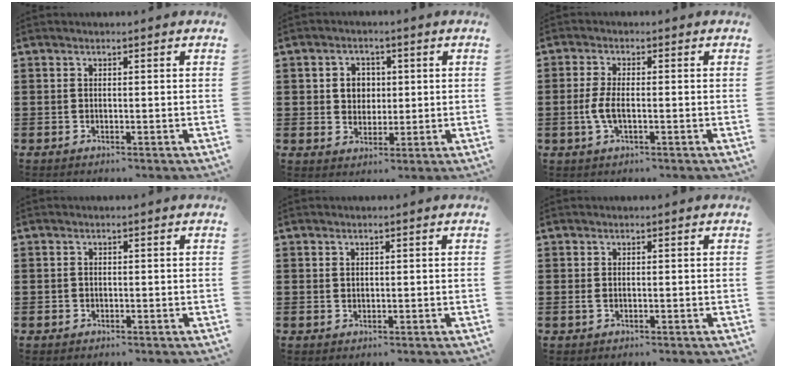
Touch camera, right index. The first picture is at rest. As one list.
[{"total": 3.9, "force": [0.6, 3.6, 1.4], "torque": [-0.042, 0.013, 0.008]}, {"total": 3.9, "force": [-0.9, 1.4, 3.6], "torque": [-0.082, -0.006, -0.020]}, {"total": 0.6, "force": [-0.1, 0.5, 0.1], "torque": [-0.002, 0.004, -0.004]}, {"total": 0.8, "force": [0.5, 0.6, 0.2], "torque": [-0.005, 0.002, 0.011]}, {"total": 0.6, "force": [0.0, 0.2, 0.6], "torque": [-0.020, -0.003, -0.002]}]